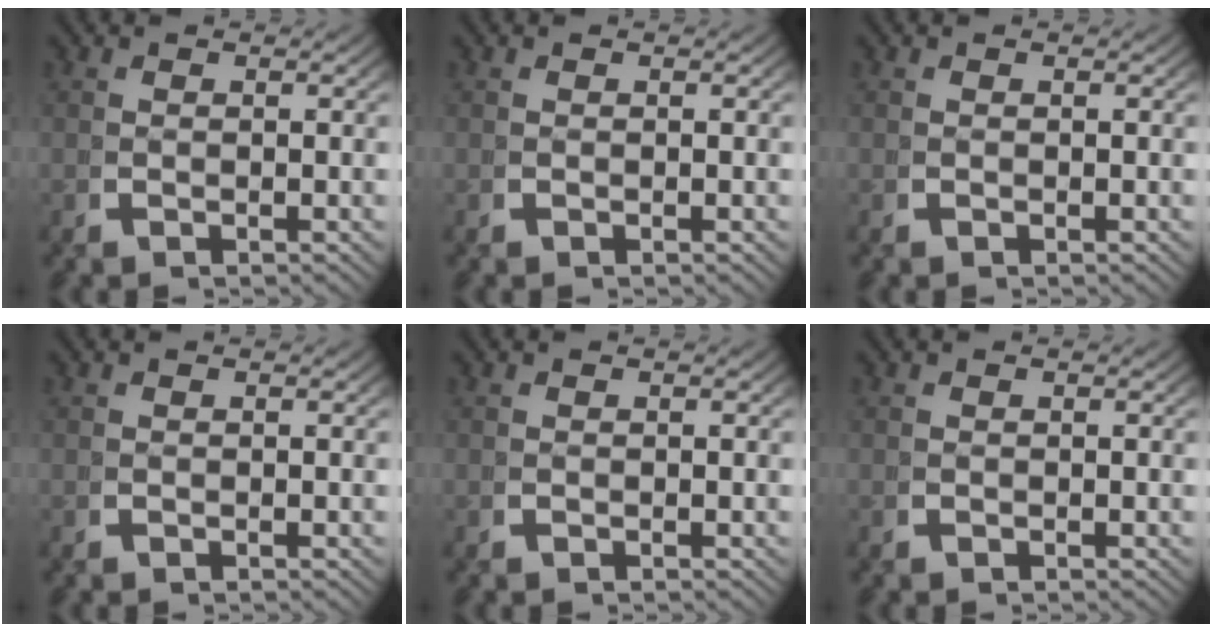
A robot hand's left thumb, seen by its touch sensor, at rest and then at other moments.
{"total": 0.0}
{"total": 0.0}
{"total": 0.0}
{"total": 0.0}
{"total": 0.0}